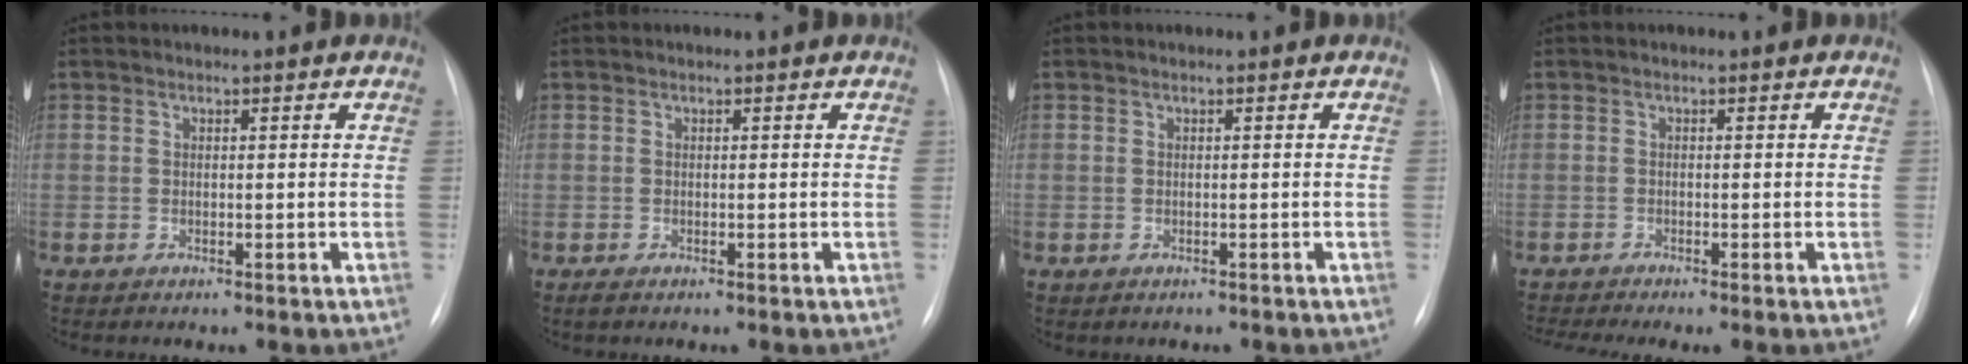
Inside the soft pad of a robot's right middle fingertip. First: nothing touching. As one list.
[{"total": 0.5, "force": [-0.3, 0.1, 0.4], "torque": [-0.008, -0.002, -0.005]}, {"total": 0.5, "force": [-0.4, 0.3, 0.1], "torque": [-0.009, -0.001, -0.003]}, {"total": 3.9, "force": [-3.3, -0.5, 2.2], "torque": [-0.036, -0.006, -0.052]}]